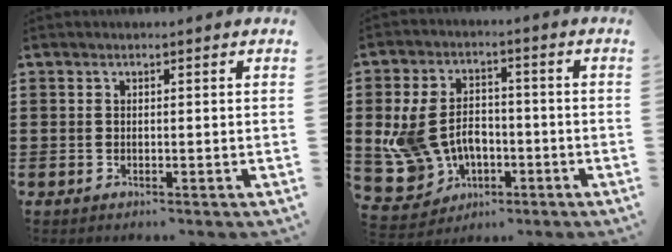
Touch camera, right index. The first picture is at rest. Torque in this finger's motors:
{"motor_torque": [1.34, 0.80, 0.35, 0.21]}